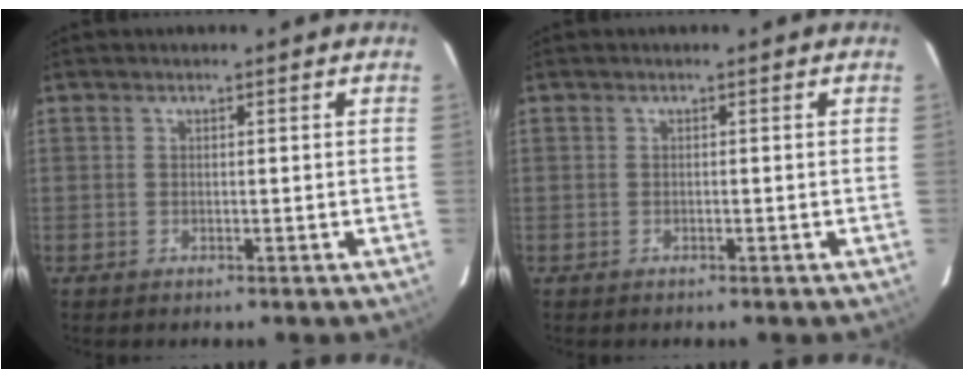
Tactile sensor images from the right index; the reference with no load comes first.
{"total": 0.0}